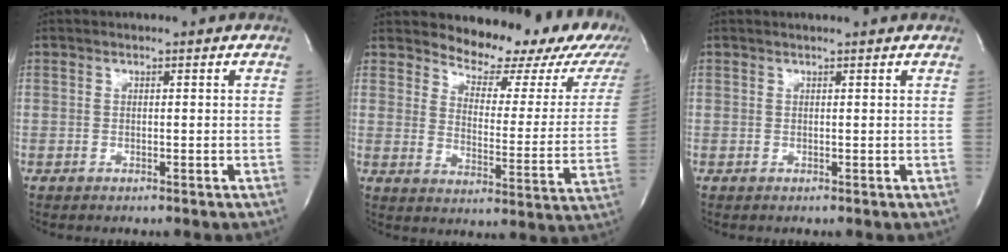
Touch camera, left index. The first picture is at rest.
{"total": 17.3, "force": [14.8, 5.5, 7.2], "torque": [-0.072, -0.050, 0.160]}
{"total": 2.0, "force": [1.8, -0.2, 0.8], "torque": [-0.015, 0.010, 0.022]}